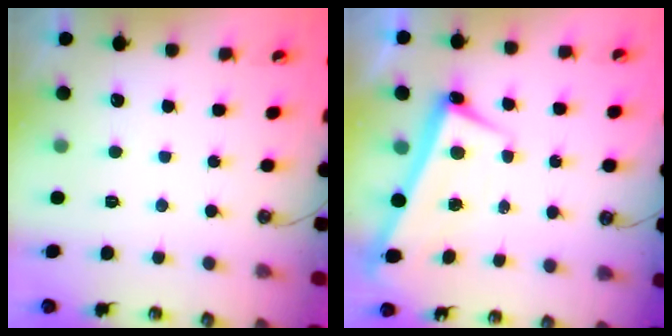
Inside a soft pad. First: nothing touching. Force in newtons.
{"total": 2.6, "press": 2.5, "slide": 0.6}